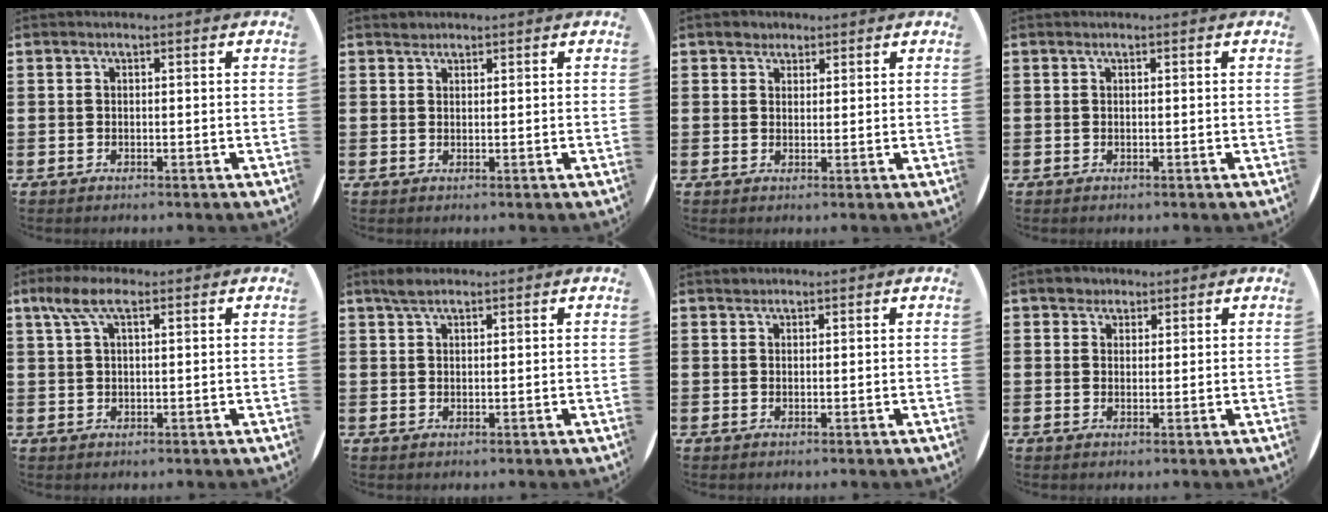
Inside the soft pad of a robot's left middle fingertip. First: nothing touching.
{"total": 0.9, "force": [0.8, 0.3, -0.2], "torque": [0.003, 0.003, 0.016]}
{"total": 1.8, "force": [1.5, 1.0, -0.1], "torque": [0.009, 0.003, 0.029]}
{"total": 0.0}
{"total": 4.4, "force": [2.3, 1.7, 3.4], "torque": [-0.071, 0.010, 0.040]}
{"total": 2.2, "force": [1.8, 0.7, 1.1], "torque": [-0.023, 0.006, 0.032]}
{"total": 0.7, "force": [0.6, 0.2, -0.1], "torque": [0.010, 0.001, 0.009]}
{"total": 2.0, "force": [1.7, 1.1, -0.1], "torque": [0.008, 0.004, 0.032]}